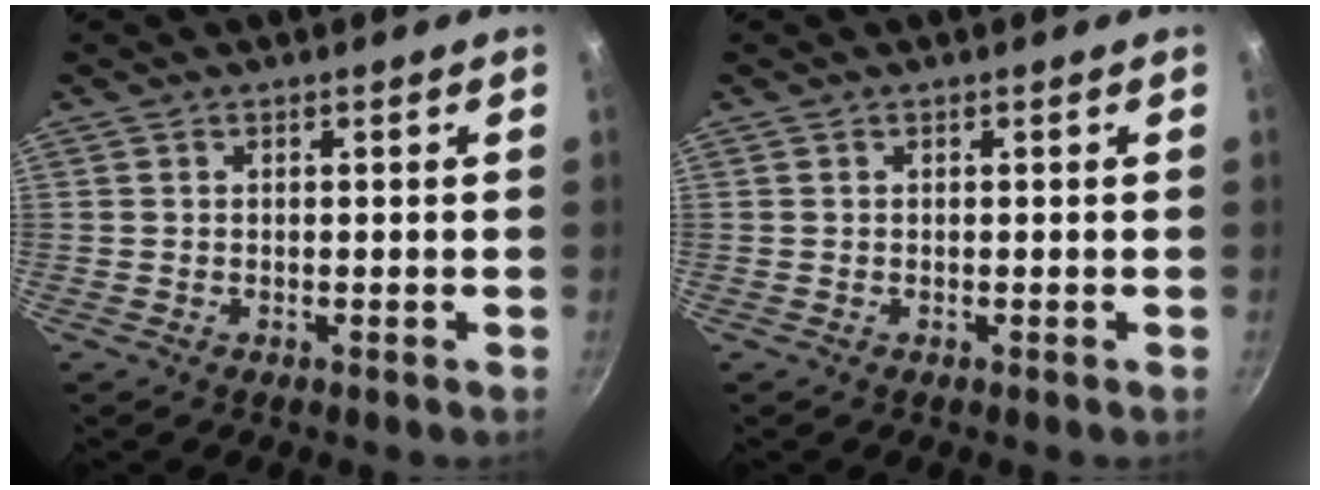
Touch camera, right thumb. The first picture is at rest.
{"total": 0.0}